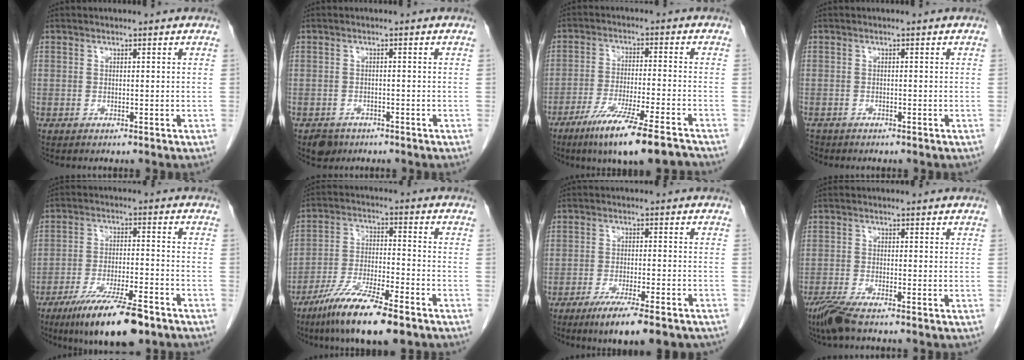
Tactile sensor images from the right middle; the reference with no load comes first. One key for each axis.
{"total": 2.6, "fx": -1.8, "fy": 1.8, "fz": 0.5, "tx": -0.012, "ty": 0.003, "tz": -0.026}
{"total": 13.0, "fx": -9.7, "fy": -0.1, "fz": 8.6, "tx": -0.147, "ty": -0.039, "tz": -0.161}
{"total": 1.8, "fx": -1.5, "fy": 0.9, "fz": 0.3, "tx": -0.008, "ty": -0.002, "tz": -0.023}
{"total": 13.3, "fx": -9.3, "fy": 2.3, "fz": 9.2, "tx": -0.159, "ty": -0.028, "tz": -0.156}
{"total": 12.7, "fx": -8.7, "fy": 1.5, "fz": 9.1, "tx": -0.177, "ty": -0.032, "tz": -0.156}
{"total": 11.1, "fx": -8.2, "fy": 1.6, "fz": 7.3, "tx": -0.100, "ty": -0.019, "tz": -0.120}
{"total": 4.4, "fx": -3.3, "fy": 0.2, "fz": 2.9, "tx": -0.062, "ty": -0.013, "tz": -0.067}